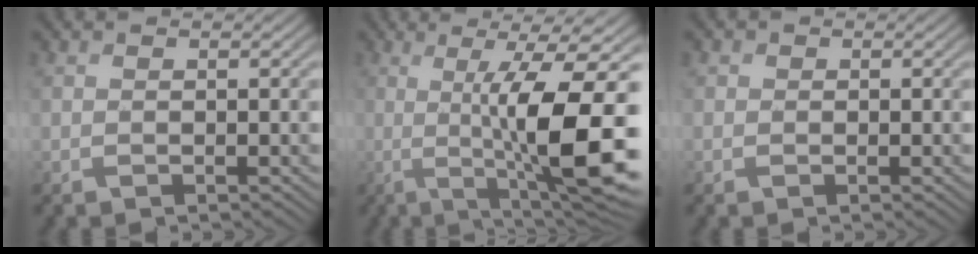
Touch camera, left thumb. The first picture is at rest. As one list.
[{"total": 14.0, "force": [-0.6, 3.1, 13.6], "torque": [-0.189, -0.003, -0.001]}, {"total": 1.0, "force": [0.0, 1.0, 0.2], "torque": [0.003, -0.004, -0.004]}]